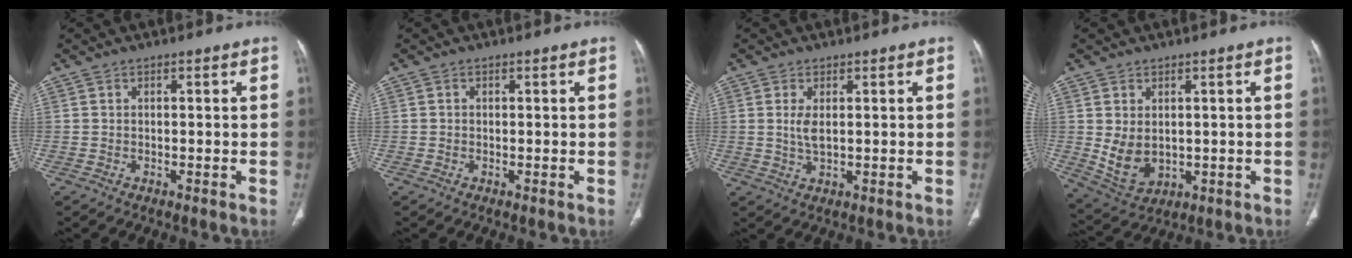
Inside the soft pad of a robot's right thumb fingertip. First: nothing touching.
{"total": 0.0}
{"total": 3.1, "force": [0.6, 1.3, 2.8], "torque": [-0.060, -0.006, 0.017]}
{"total": 7.3, "force": [0.4, 5.1, 5.1], "torque": [-0.086, -0.012, 0.033]}